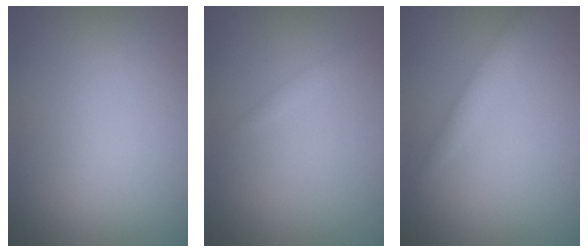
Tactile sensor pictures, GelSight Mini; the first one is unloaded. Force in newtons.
{"total": 0.6, "press": 0.6, "slide": 0.0}
{"total": 1.5, "press": 1.5, "slide": 0.1}